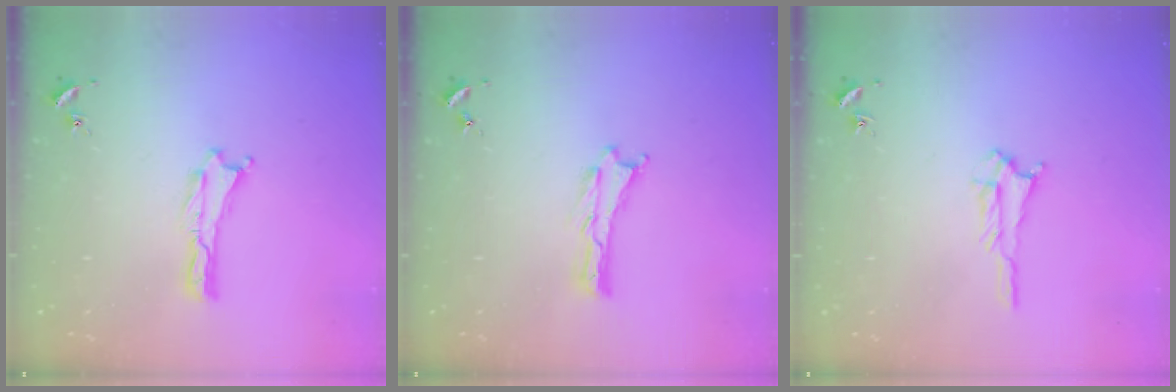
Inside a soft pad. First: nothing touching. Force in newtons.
{"total": 0.0}
{"total": 1.6, "press": 1.6, "slide": 0.3}